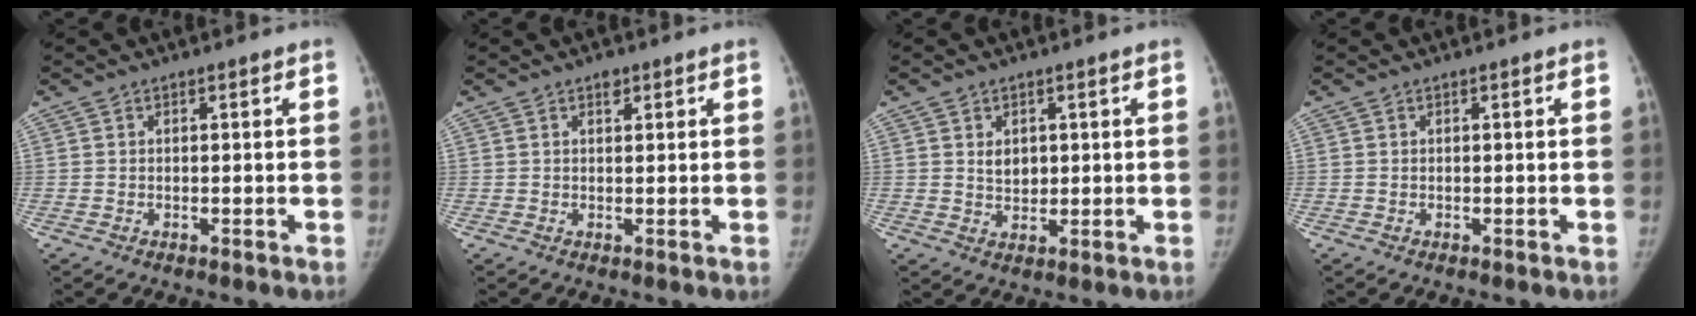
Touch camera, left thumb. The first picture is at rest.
{"total": 1.6, "force": [1.0, 0.9, 0.8], "torque": [-0.004, -0.003, 0.012]}
{"total": 3.5, "force": [1.0, 2.6, 2.1], "torque": [-0.017, -0.008, 0.021]}
{"total": 0.0}